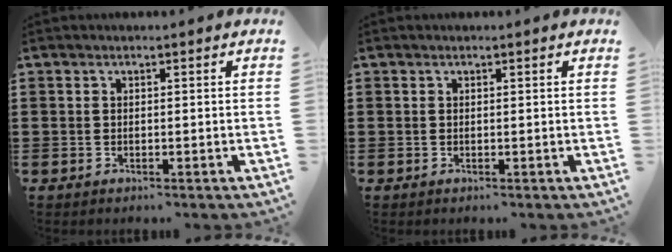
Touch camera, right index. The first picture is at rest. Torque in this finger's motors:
{"motor_torque": [-0.11, 0.24, 0.00, -0.01]}